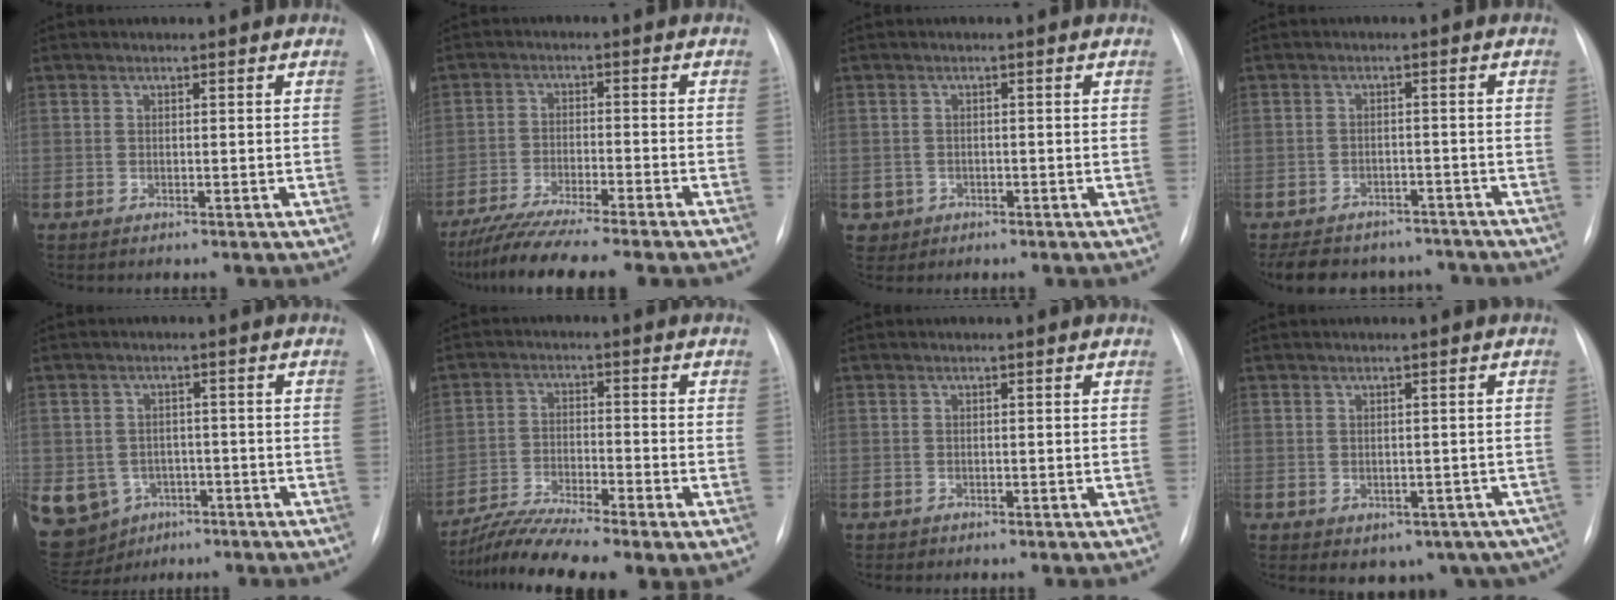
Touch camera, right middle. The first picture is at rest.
{"total": 12.2, "force": [-10.3, -0.5, 6.5], "torque": [-0.094, -0.032, -0.164]}
{"total": 2.4, "force": [-0.9, 2.2, 0.0], "torque": [0.003, 0.010, -0.011]}
{"total": 12.6, "force": [-10.9, 5.6, 3.2], "torque": [-0.061, 0.009, -0.134]}
{"total": 16.1, "force": [-6.2, 13.7, 5.7], "torque": [-0.171, 0.012, -0.078]}
{"total": 9.6, "force": [-7.4, 0.6, 6.1], "torque": [-0.119, -0.016, -0.130]}
{"total": 0.0}
{"total": 10.4, "force": [-6.6, 6.8, 4.4], "torque": [-0.036, 0.016, -0.071]}